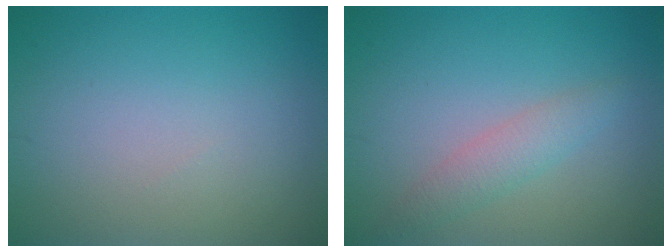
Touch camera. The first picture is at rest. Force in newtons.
{"total": 2.1, "press": 2.1, "slide": 0.1}